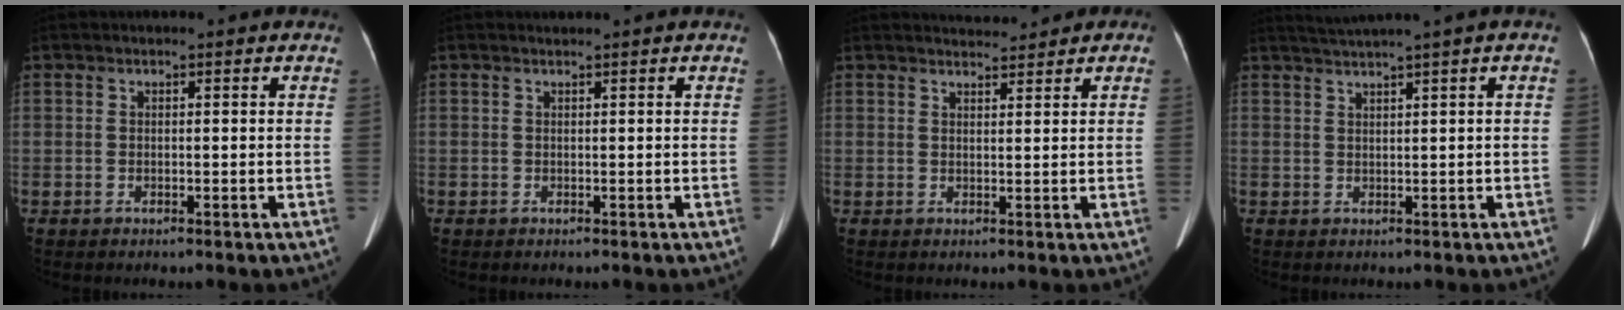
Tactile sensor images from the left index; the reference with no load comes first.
{"total": 0.0}
{"total": 2.7, "force": [2.6, 0.6, 0.2], "torque": [-0.005, 0.005, 0.037]}
{"total": 2.3, "force": [1.7, -0.8, 1.3], "torque": [-0.026, 0.011, 0.042]}